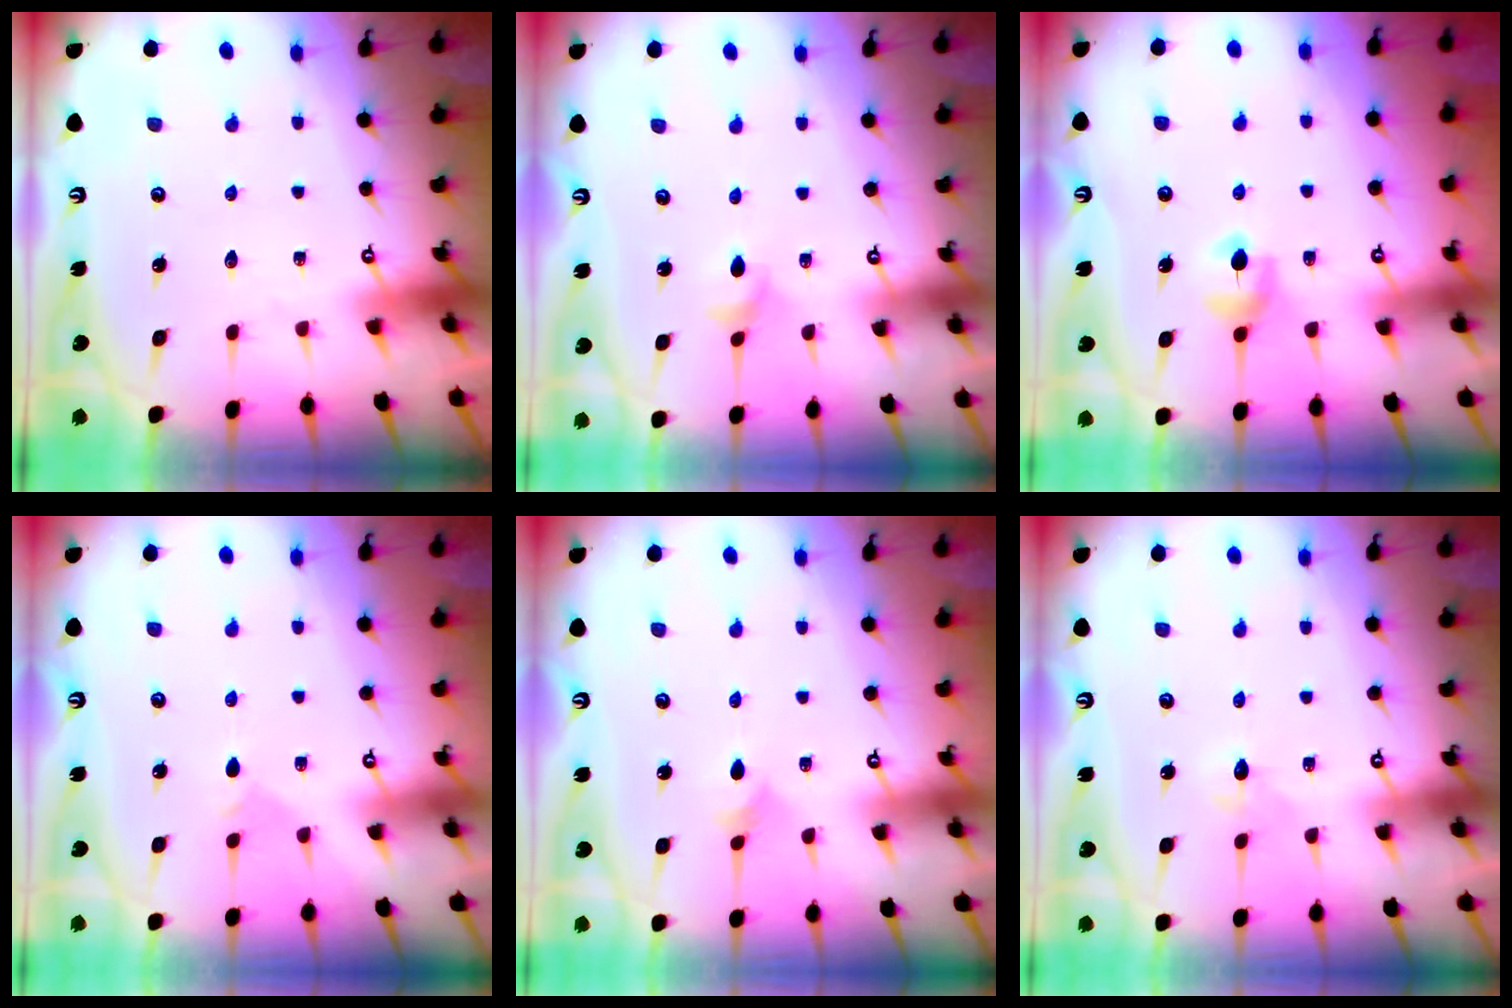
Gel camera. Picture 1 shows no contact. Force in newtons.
{"total": 3.0, "press": 3.0, "slide": 0.4}
{"total": 6.2, "press": 6.1, "slide": 0.8}
{"total": 2.9, "press": 2.8, "slide": 0.8}
{"total": 1.9, "press": 1.8, "slide": 0.5}
{"total": 3.0, "press": 2.9, "slide": 0.3}